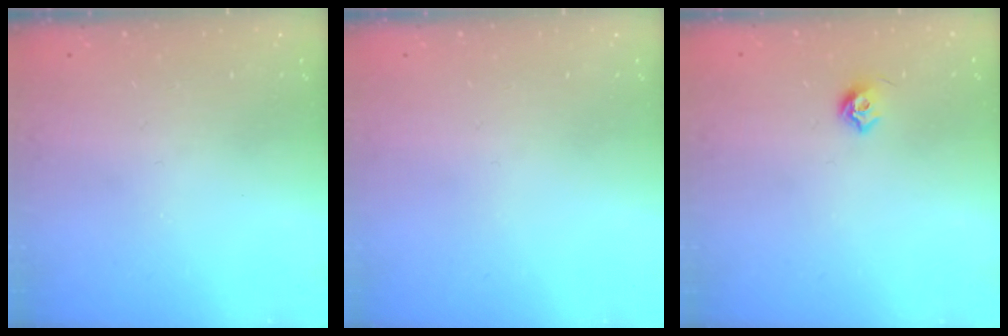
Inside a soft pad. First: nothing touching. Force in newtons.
{"total": 0.0}
{"total": 6.0, "press": 5.9, "slide": 1.0}